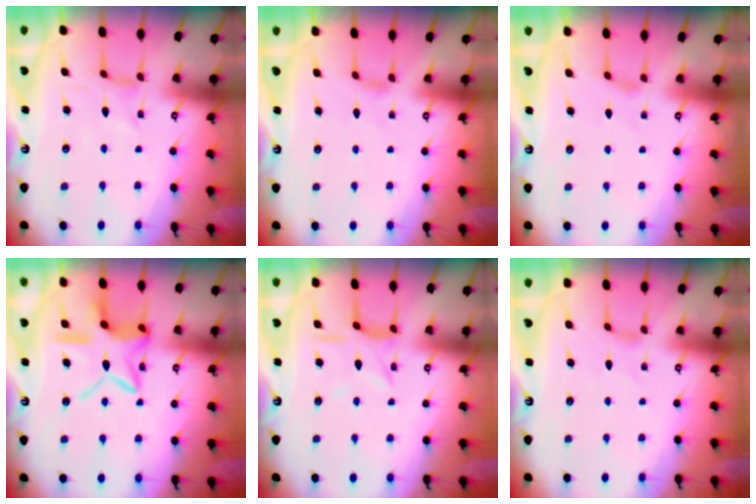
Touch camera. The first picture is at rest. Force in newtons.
{"total": 0.0}
{"total": 1.4, "press": 1.3, "slide": 0.4}
{"total": 15.0, "press": 15.0, "slide": 1.3}
{"total": 7.4, "press": 7.4, "slide": 0.6}
{"total": 1.2, "press": 1.2, "slide": 0.3}